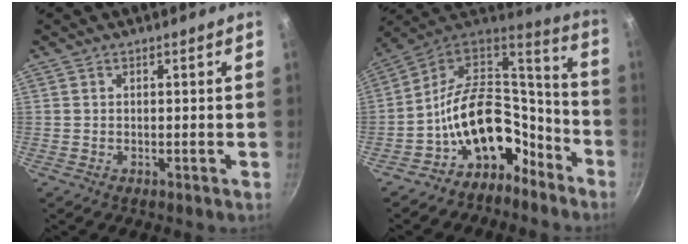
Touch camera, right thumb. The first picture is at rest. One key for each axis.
{"total": 18.5, "fx": -8.7, "fy": 12.3, "fz": 10.9, "tx": -0.133, "ty": 0.098, "tz": -0.142}